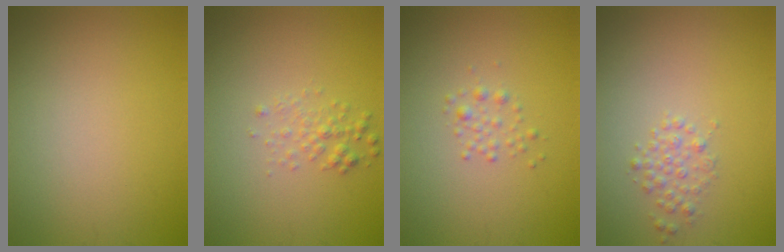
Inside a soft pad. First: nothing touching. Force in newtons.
{"total": 1.4, "press": 1.4, "slide": 0.0}
{"total": 1.1, "press": 1.1, "slide": 0.0}
{"total": 1.5, "press": 1.5, "slide": 0.1}